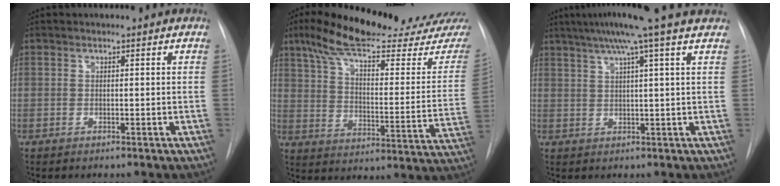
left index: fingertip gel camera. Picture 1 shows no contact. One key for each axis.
{"total": 26.0, "fx": 21.6, "fy": 3.6, "fz": 13.9, "tx": -0.211, "ty": -0.026, "tz": 0.295}
{"total": 10.4, "fx": 7.7, "fy": -1.9, "fz": 6.6, "tx": -0.107, "ty": 0.023, "tz": 0.096}